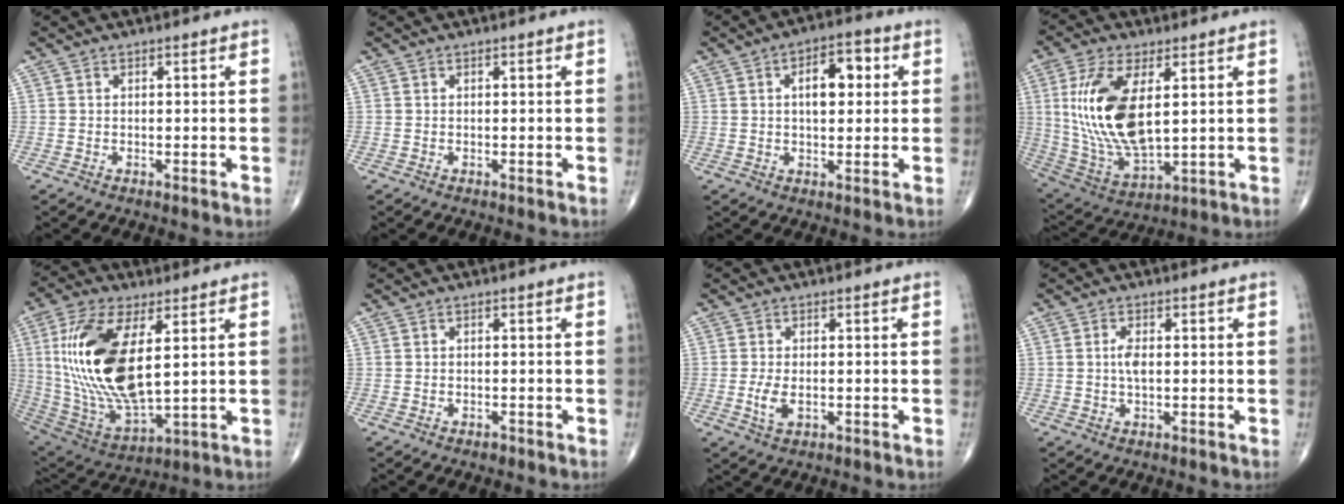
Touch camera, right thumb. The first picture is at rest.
{"total": 0.0}
{"total": 8.2, "force": [1.9, 4.3, 6.8], "torque": [-0.083, 0.011, 0.024]}
{"total": 17.7, "force": [3.4, 8.0, 15.4], "torque": [-0.314, -0.021, 0.079]}
{"total": 21.9, "force": [4.3, 9.5, 19.3], "torque": [-0.397, -0.025, 0.089]}
{"total": 0.8, "force": [-0.6, 0.5, 0.3], "torque": [-0.006, 0.002, -0.010]}
{"total": 3.6, "force": [-0.7, 1.9, 3.0], "torque": [-0.064, -0.006, -0.012]}
{"total": 2.6, "force": [0.1, 1.2, 2.4], "torque": [-0.048, 0.001, 0.001]}